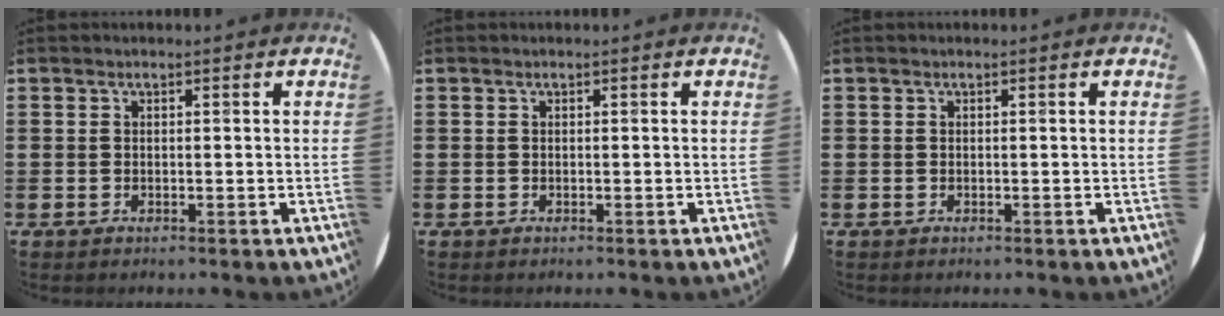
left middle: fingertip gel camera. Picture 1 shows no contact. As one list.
[{"total": 0.0}, {"total": 0.0}]